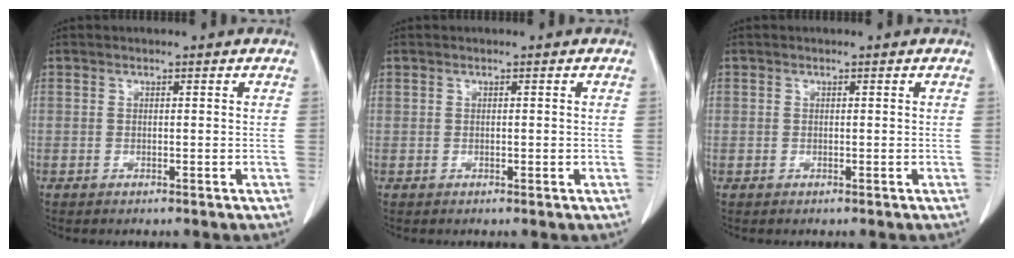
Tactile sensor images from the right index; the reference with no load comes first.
{"total": 0.0}
{"total": 0.5, "force": [0.0, 0.5, -0.1], "torque": [0.006, 0.006, -0.004]}